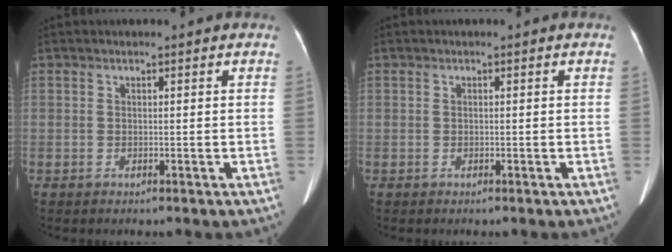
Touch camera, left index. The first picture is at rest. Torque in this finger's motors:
{"motor_torque": [0.02, -0.01, 0.00, 0.00]}